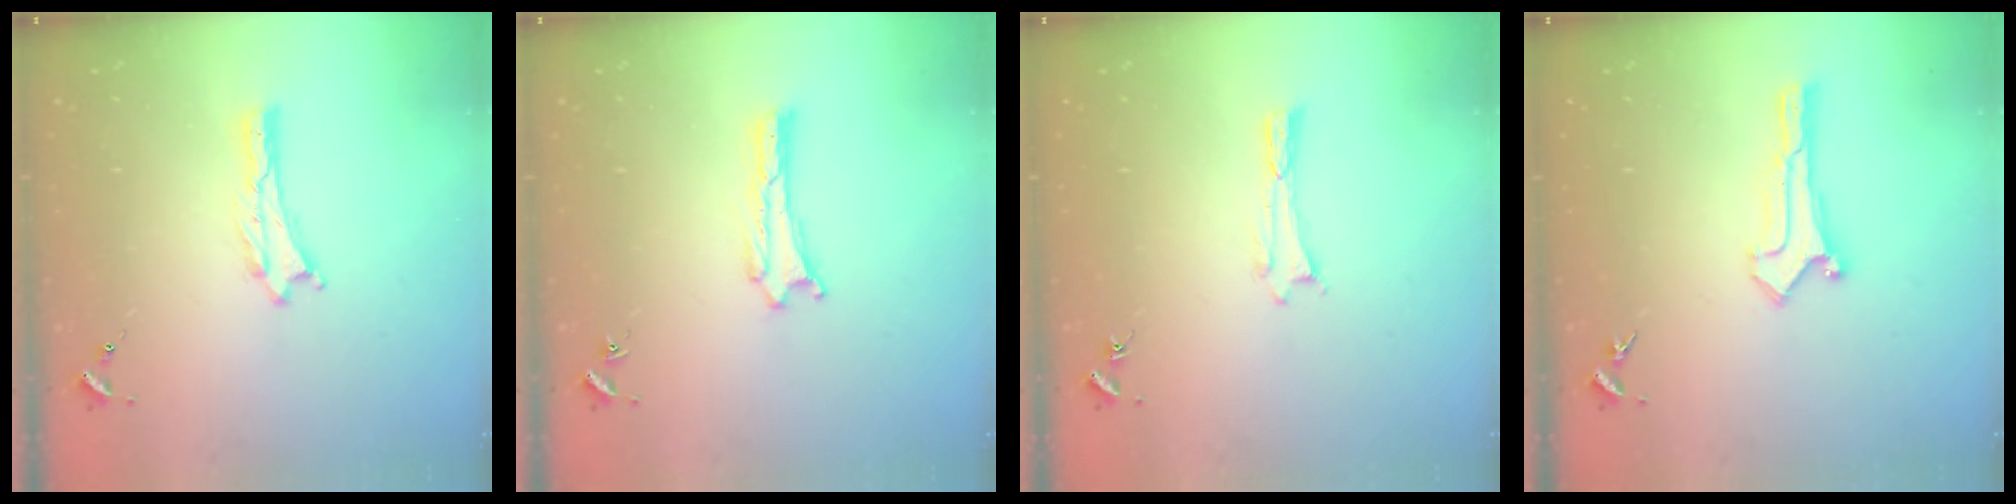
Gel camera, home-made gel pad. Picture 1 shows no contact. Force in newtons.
{"total": 0.0}
{"total": 0.0}
{"total": 0.6, "press": 0.6, "slide": 0.0}